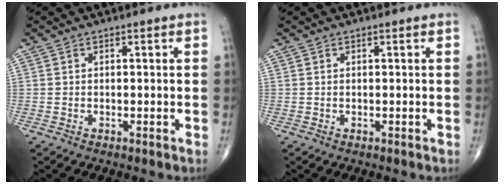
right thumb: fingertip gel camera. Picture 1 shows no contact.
{"total": 0.0}